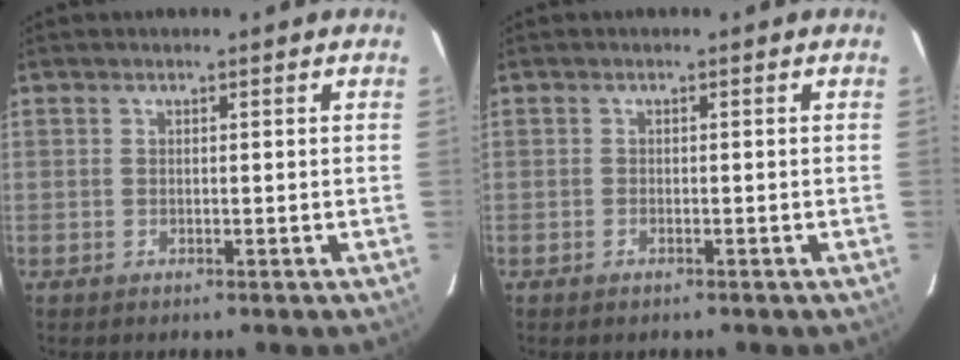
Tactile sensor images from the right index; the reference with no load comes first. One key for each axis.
{"total": 0.7, "fx": -0.5, "fy": 0.4, "fz": 0.3, "tx": -0.005, "ty": 0.000, "tz": -0.009}